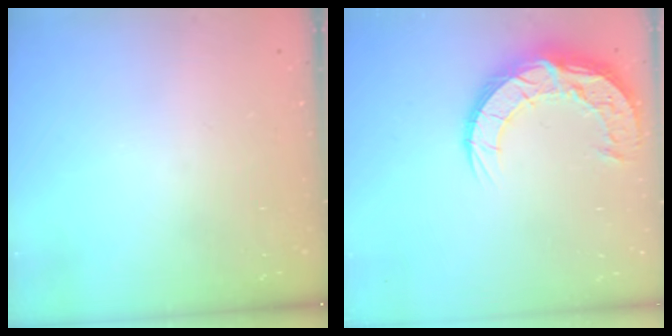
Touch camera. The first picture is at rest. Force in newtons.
{"total": 15.1, "press": 15.1, "slide": 1.2}